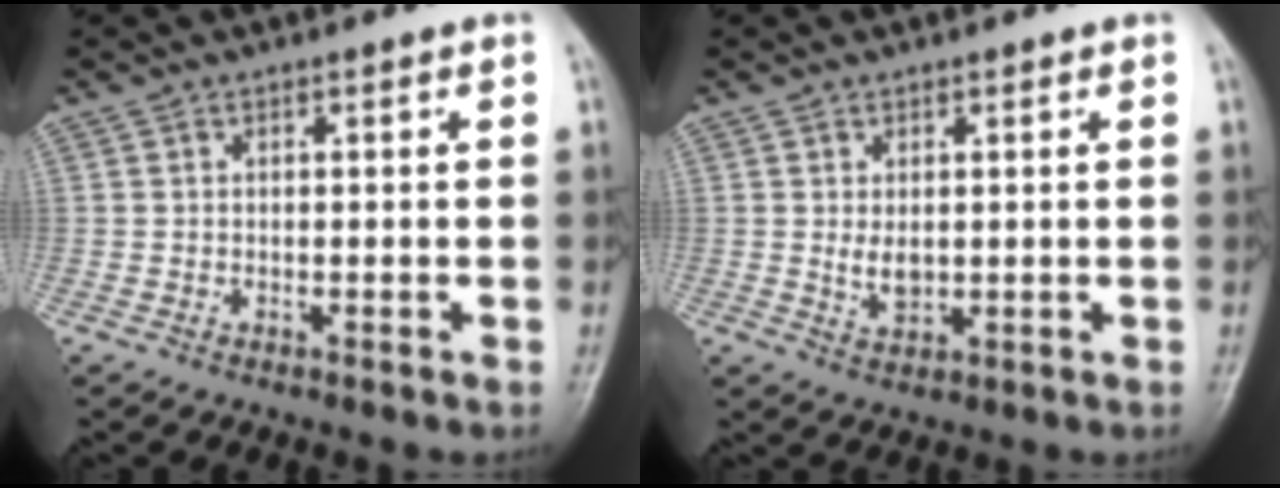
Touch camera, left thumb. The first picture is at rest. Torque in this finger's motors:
{"motor_torque": [0.38, 0.36, 0.43, -0.02, 0.01]}